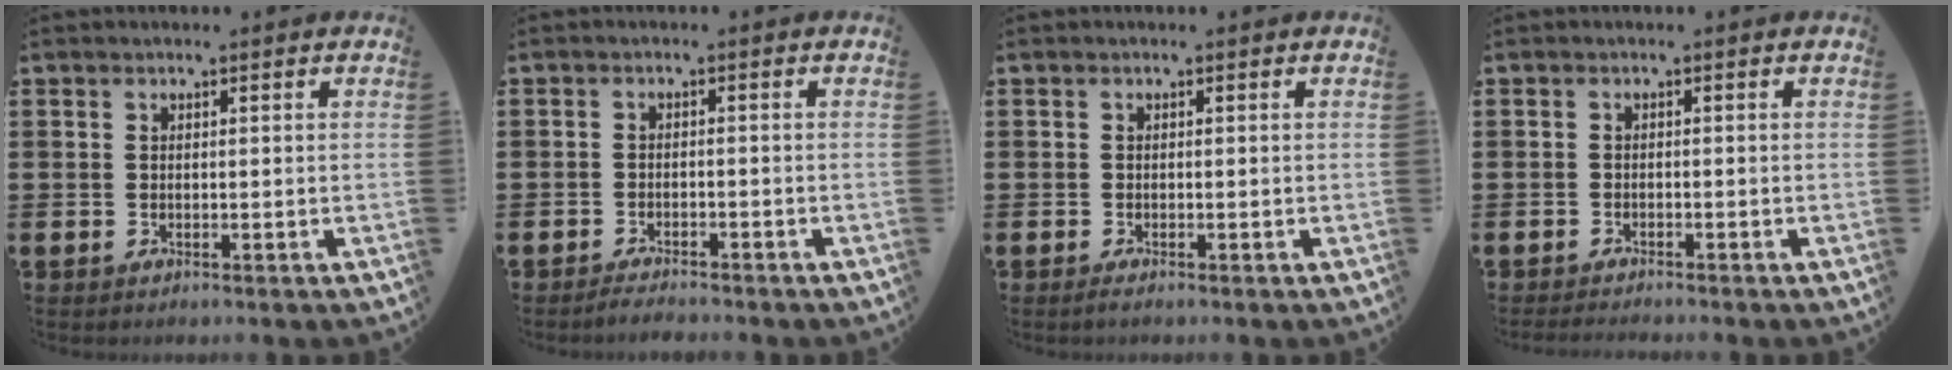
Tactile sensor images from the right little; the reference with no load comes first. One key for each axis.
{"total": 1.5, "fx": -1.5, "fy": 0.0, "fz": 0.2, "tx": -0.007, "ty": 0.001, "tz": -0.029}
{"total": 0.6, "fx": -0.2, "fy": 0.1, "fz": 0.5, "tx": -0.008, "ty": -0.002, "tz": -0.004}
{"total": 0.8, "fx": -0.8, "fy": 0.0, "fz": 0.2, "tx": -0.004, "ty": -0.003, "tz": -0.015}